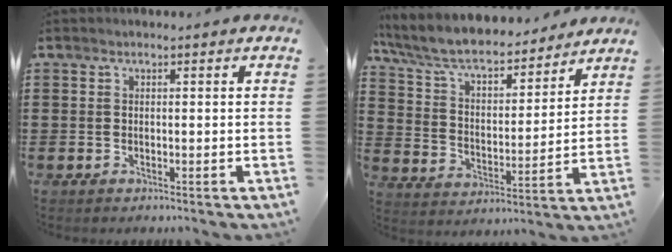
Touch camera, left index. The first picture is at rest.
{"total": 8.0, "force": [7.1, 1.6, 3.2], "torque": [-0.093, -0.044, 0.120]}